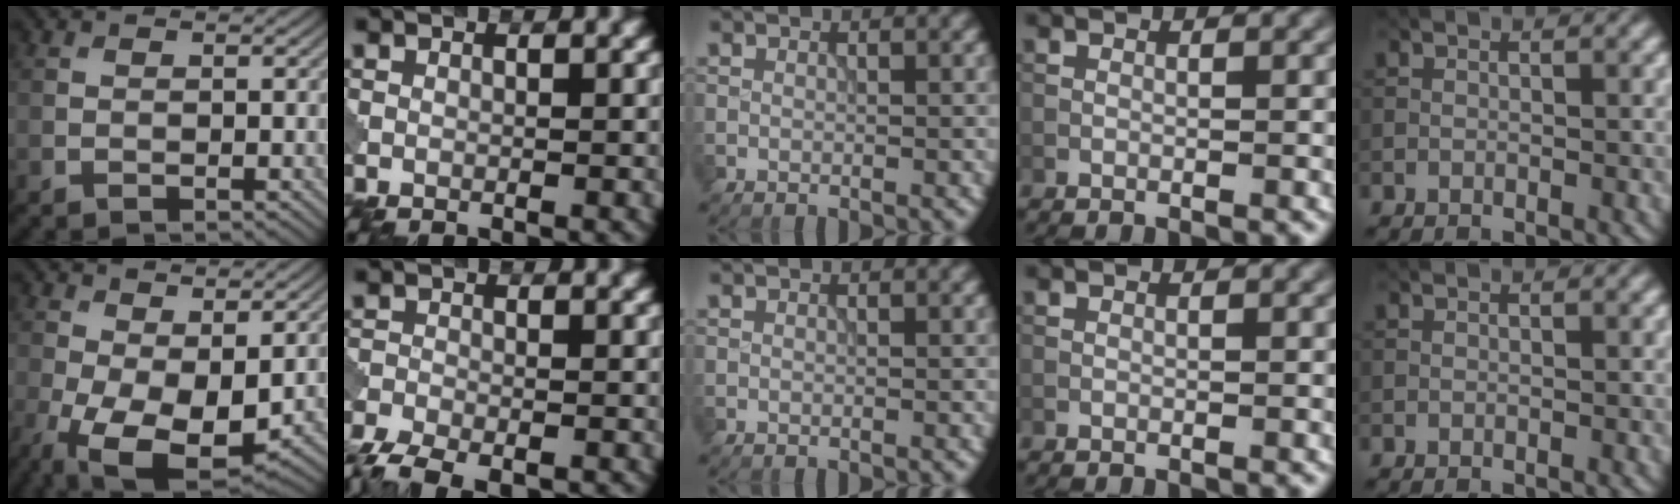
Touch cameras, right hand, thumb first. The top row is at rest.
{"thumb": {"total": 11.1, "force": [-2.3, 6.1, 9.0], "torque": [-0.211, -0.038, -0.017]}, "index": {"total": 6.4, "force": [-5.4, 2.0, 2.8], "torque": [-0.056, -0.022, -0.095]}}